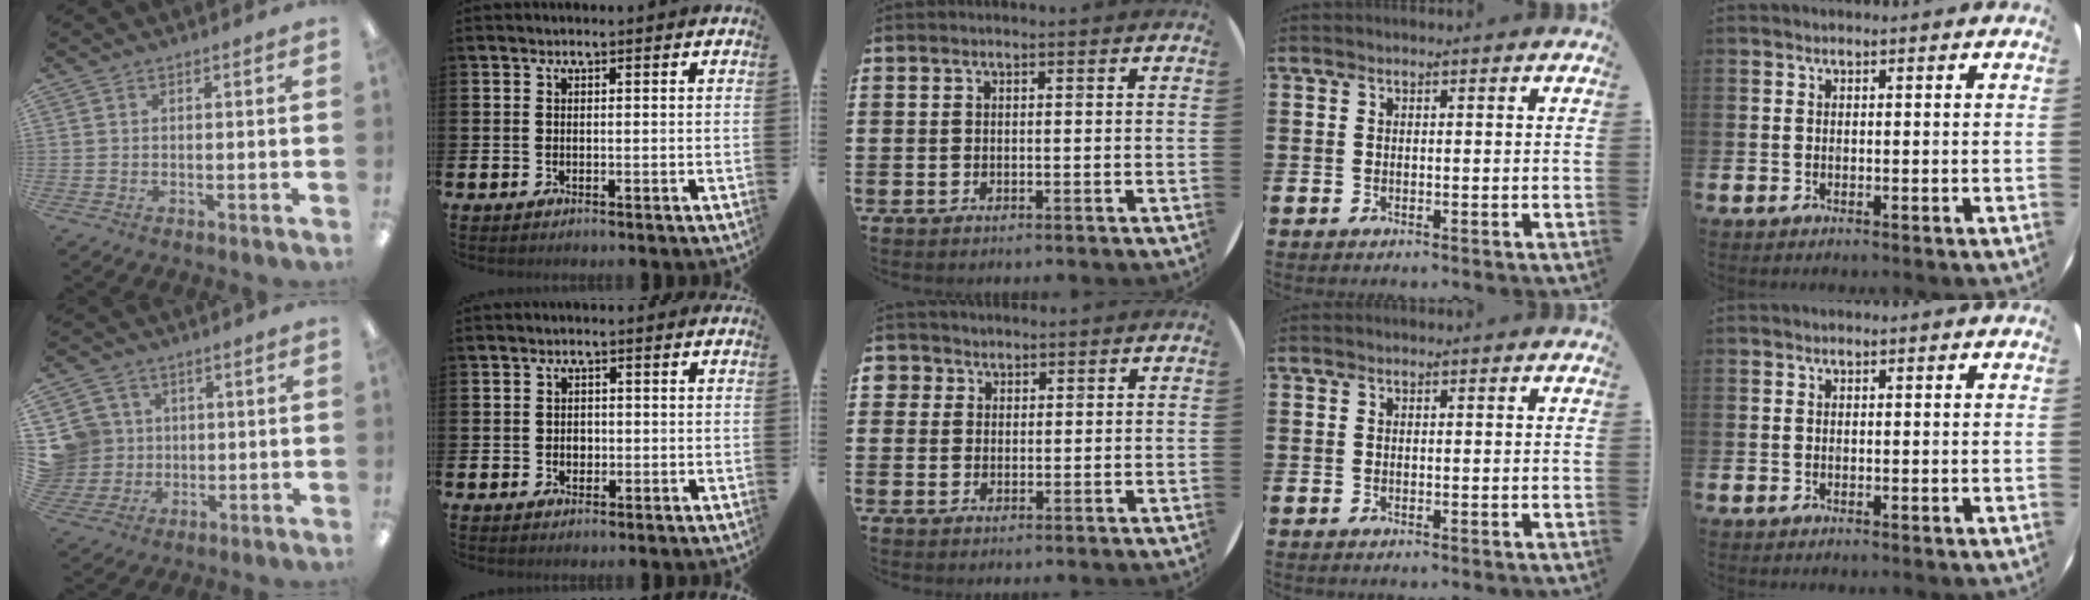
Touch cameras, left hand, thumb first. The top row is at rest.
{"thumb": {"total": 8.4, "force": [1.7, 8.2, 0.8], "torque": [-0.038, 0.005, 0.044]}, "index": {"total": 1.5, "force": [-0.1, 1.3, 0.7], "torque": [-0.003, 0.003, -0.006]}, "middle": {"total": 2.0, "force": [1.4, 1.4, 0.0], "torque": [0.012, 0.000, 0.023]}}